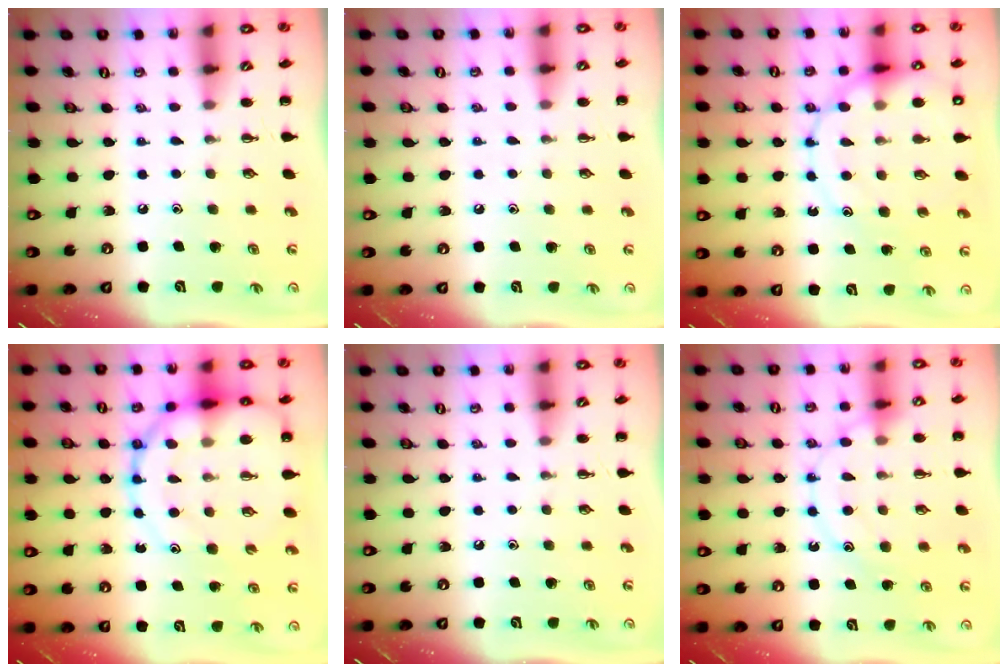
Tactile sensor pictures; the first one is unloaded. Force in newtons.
{"total": 4.1, "press": 3.8, "slide": 1.6}
{"total": 16.6, "press": 16.4, "slide": 2.8}
{"total": 20.2, "press": 19.9, "slide": 3.6}
{"total": 0.0}
{"total": 13.4, "press": 13.3, "slide": 0.9}